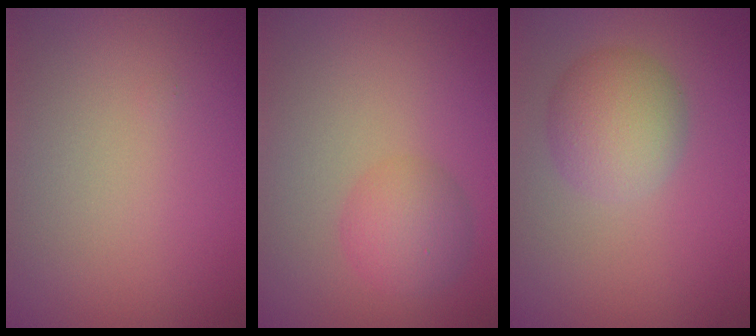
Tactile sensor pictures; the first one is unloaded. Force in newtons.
{"total": 3.0, "press": 3.0, "slide": 0.1}
{"total": 4.4, "press": 4.4, "slide": 0.0}